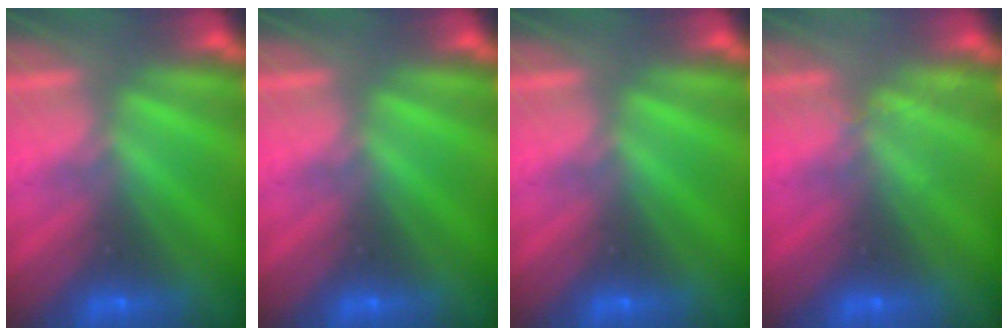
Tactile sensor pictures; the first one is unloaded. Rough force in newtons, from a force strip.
{"total": 0.0}
{"total": 0.0}
{"total": 2.1}